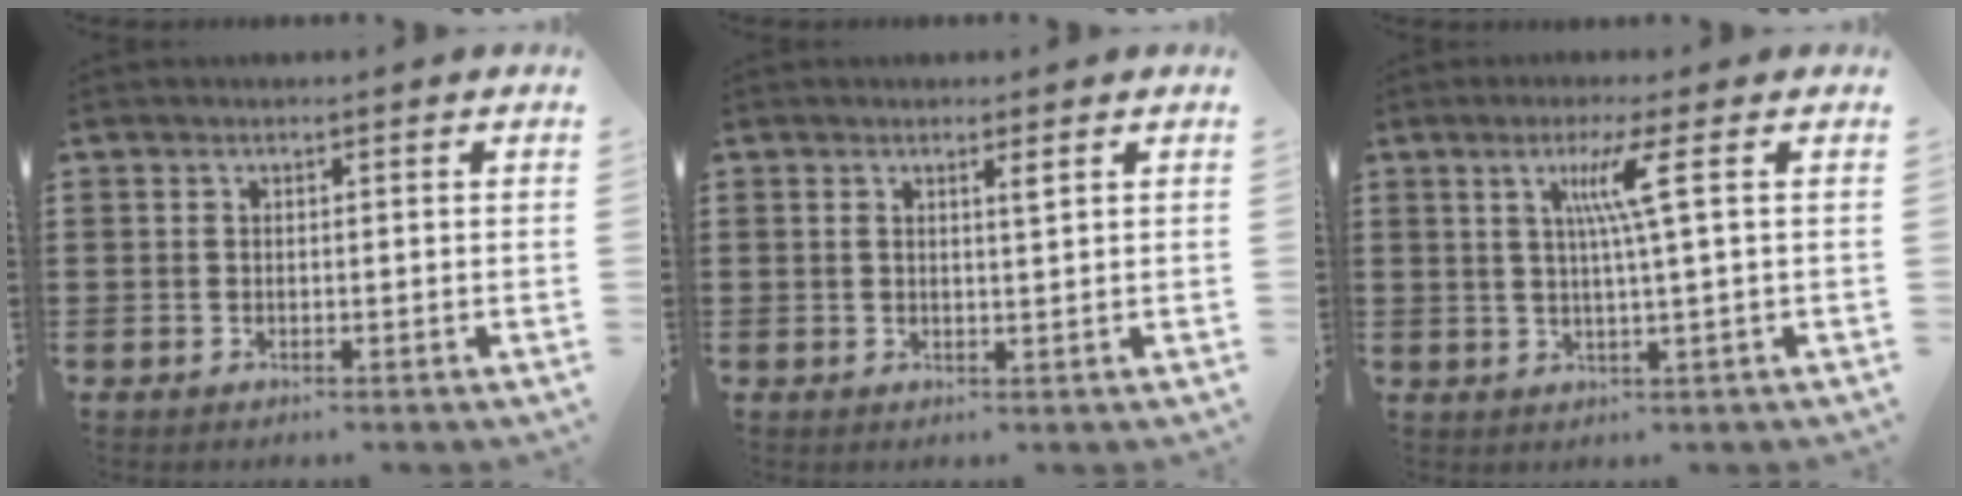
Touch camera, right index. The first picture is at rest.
{"total": 1.2, "force": [0.7, 0.0, 1.0], "torque": [-0.020, -0.002, 0.011]}
{"total": 6.1, "force": [1.8, -1.0, 5.7], "torque": [-0.114, -0.004, 0.021]}